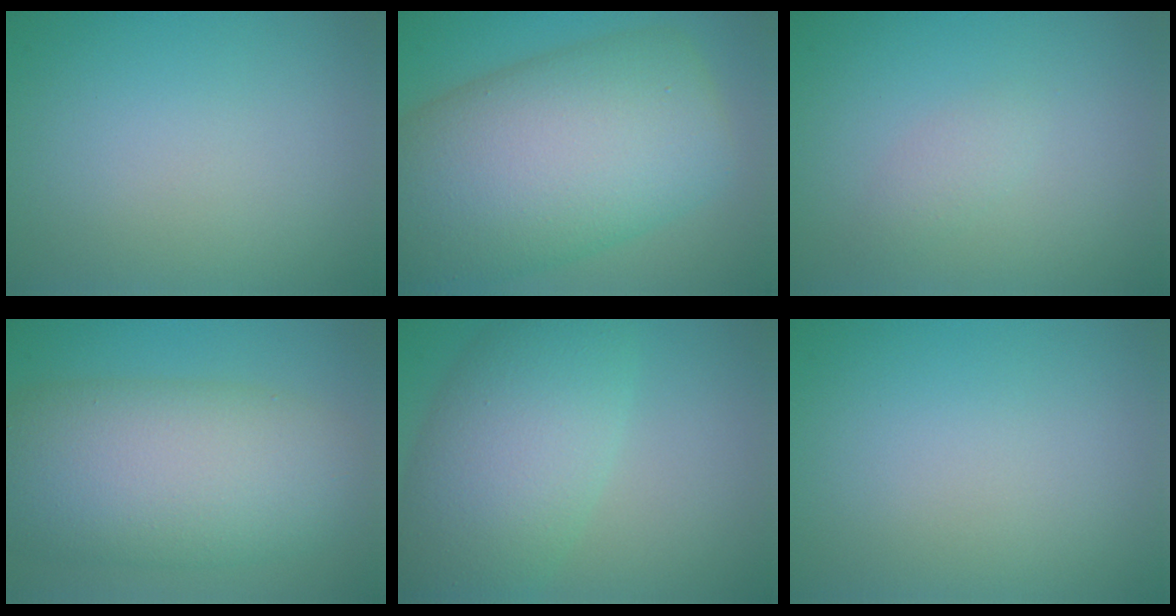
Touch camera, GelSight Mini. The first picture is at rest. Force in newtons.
{"total": 15.5, "press": 15.5, "slide": 0.7}
{"total": 1.3, "press": 1.3, "slide": 0.1}
{"total": 11.4, "press": 11.4, "slide": 0.5}
{"total": 8.4, "press": 8.4, "slide": 0.2}
{"total": 0.0}